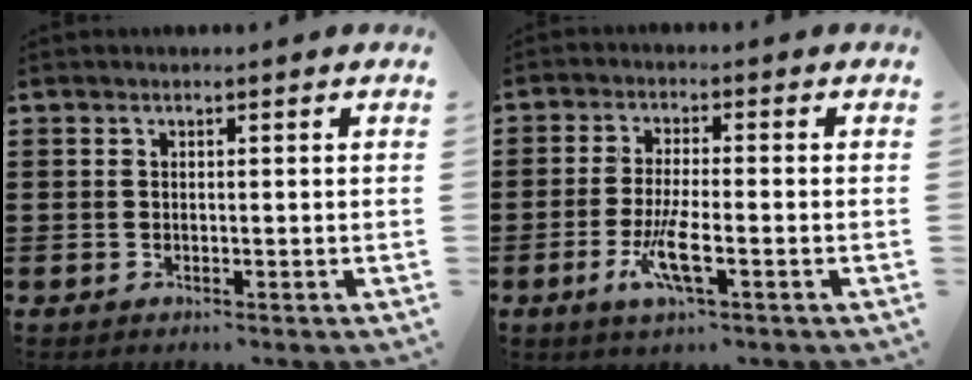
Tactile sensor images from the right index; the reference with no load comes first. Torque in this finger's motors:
{"motor_torque": [1.94, 0.19, 0.52, 0.16]}